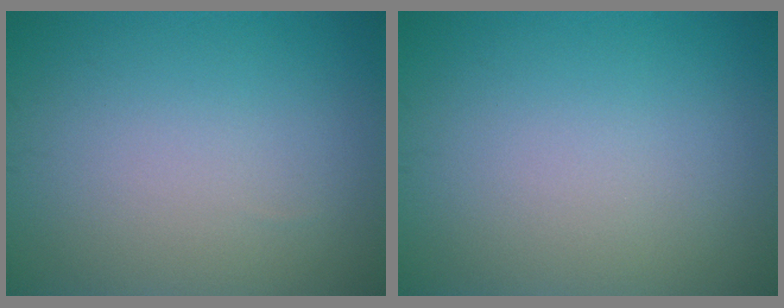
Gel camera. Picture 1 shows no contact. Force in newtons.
{"total": 0.0}